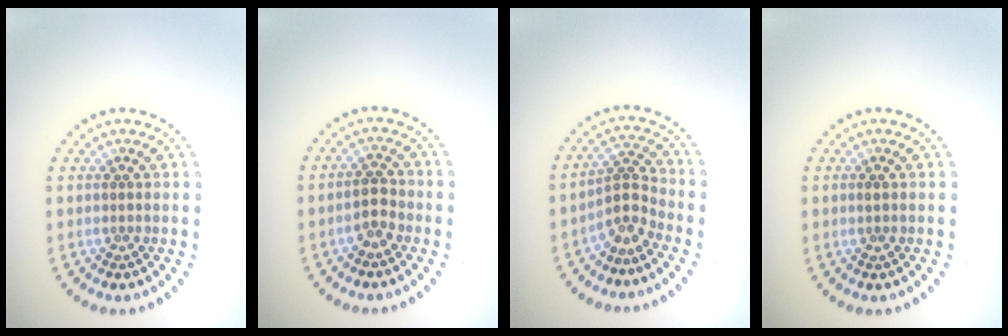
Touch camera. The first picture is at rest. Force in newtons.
{"total": 2.2, "press": 2.1, "slide": 0.6}
{"total": 2.7, "press": 1.9, "slide": 1.9}
{"total": 0.8, "press": 0.8, "slide": 0.1}